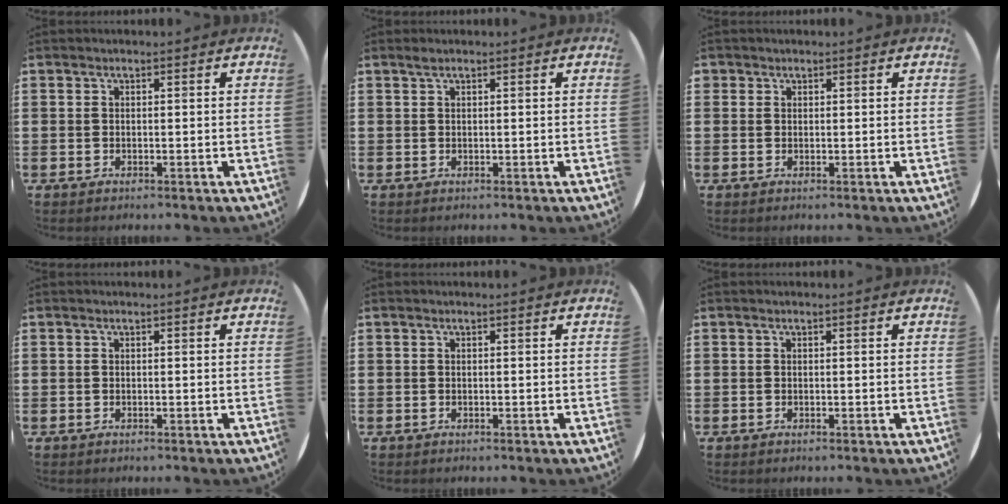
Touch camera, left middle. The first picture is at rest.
{"total": 0.5, "force": [0.4, 0.0, 0.4], "torque": [-0.007, 0.001, 0.007]}
{"total": 0.7, "force": [0.5, 0.4, 0.0], "torque": [0.000, 0.003, 0.011]}
{"total": 0.0}
{"total": 0.0}
{"total": 0.0}